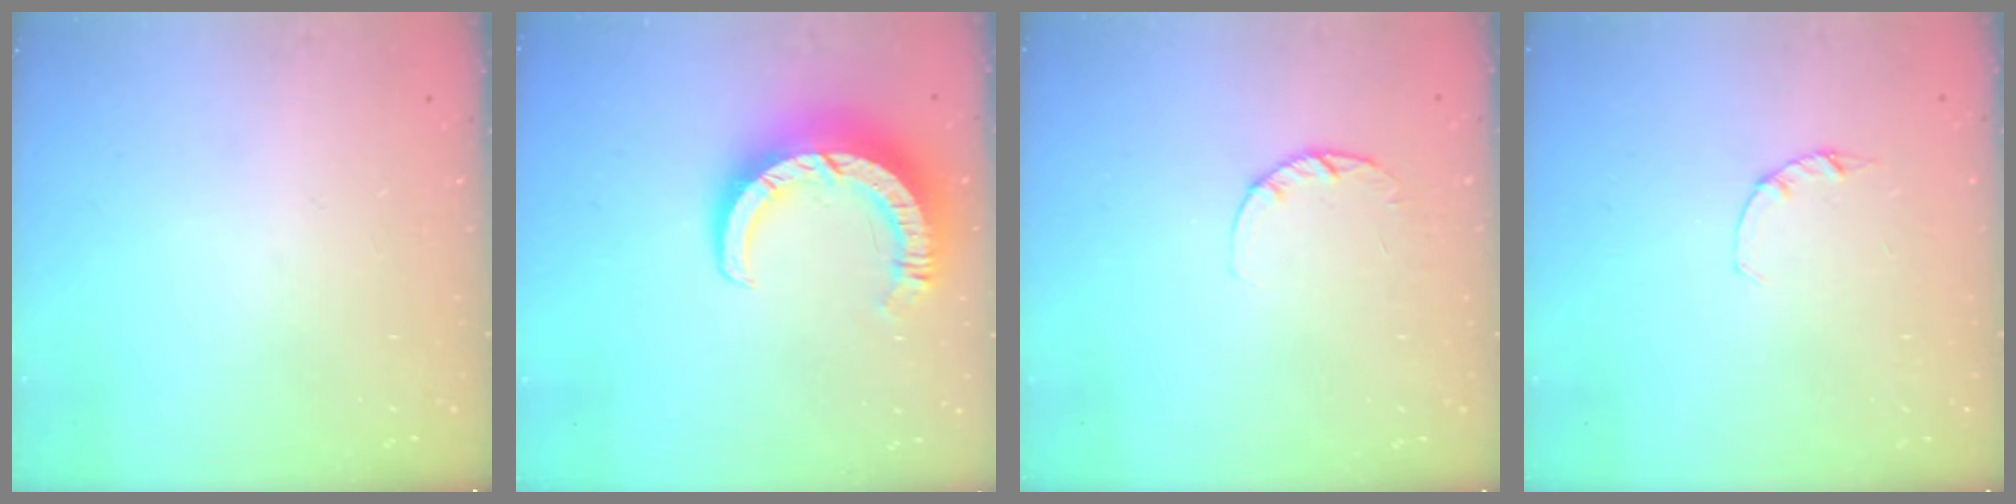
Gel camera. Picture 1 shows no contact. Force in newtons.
{"total": 11.4, "press": 11.3, "slide": 1.1}
{"total": 2.6, "press": 2.5, "slide": 0.4}
{"total": 1.2, "press": 1.1, "slide": 0.3}